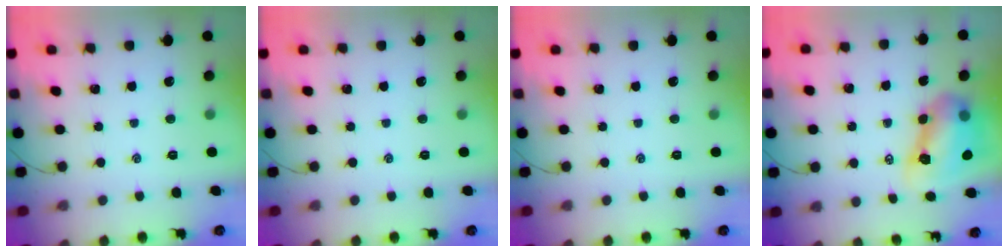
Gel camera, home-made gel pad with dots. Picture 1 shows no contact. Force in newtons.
{"total": 0.0}
{"total": 0.0}
{"total": 11.2, "press": 10.8, "slide": 3.2}